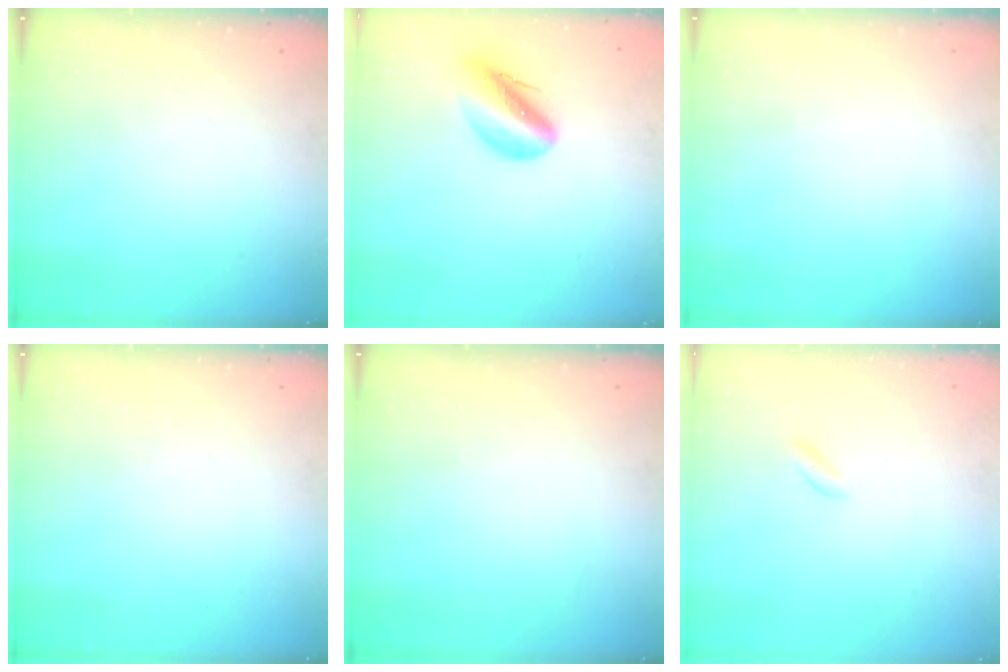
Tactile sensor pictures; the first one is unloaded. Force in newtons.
{"total": 12.0, "press": 11.5, "slide": 3.6}
{"total": 0.0}
{"total": 0.0}
{"total": 0.0}
{"total": 0.7, "press": 0.5, "slide": 0.6}